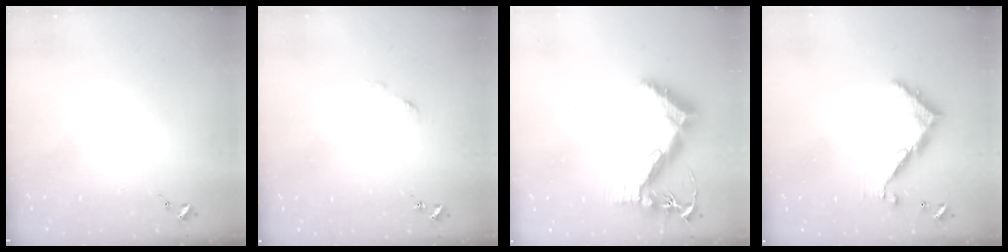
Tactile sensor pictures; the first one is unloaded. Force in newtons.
{"total": 4.6, "press": 4.6, "slide": 0.4}
{"total": 13.5, "press": 13.4, "slide": 1.2}
{"total": 9.0, "press": 9.0, "slide": 0.7}